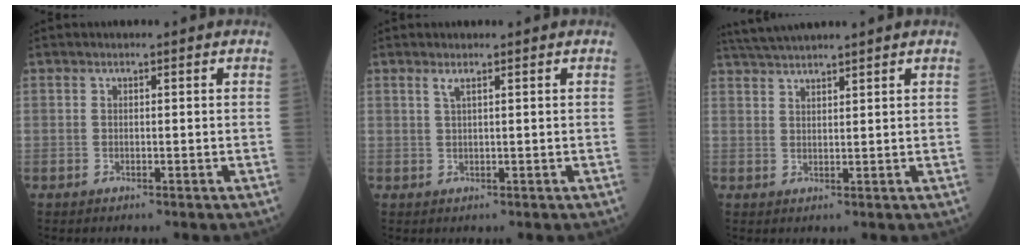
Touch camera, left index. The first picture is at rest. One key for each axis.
{"total": 1.0, "fx": 0.5, "fy": -0.1, "fz": 0.8, "tx": -0.022, "ty": -0.002, "tz": 0.012}
{"total": 5.6, "fx": 5.1, "fy": -0.9, "fz": 2.2, "tx": -0.043, "ty": 0.030, "tz": 0.097}